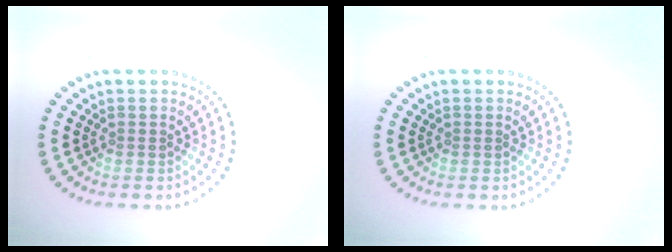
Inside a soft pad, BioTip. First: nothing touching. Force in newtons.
{"total": 0.0}